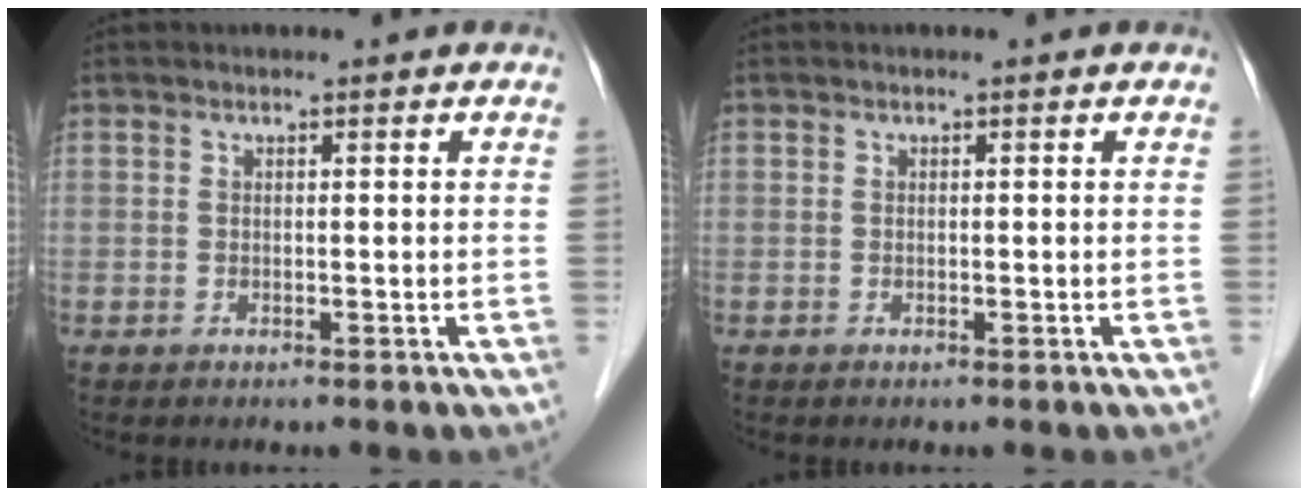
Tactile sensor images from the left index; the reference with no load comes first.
{"total": 0.0}